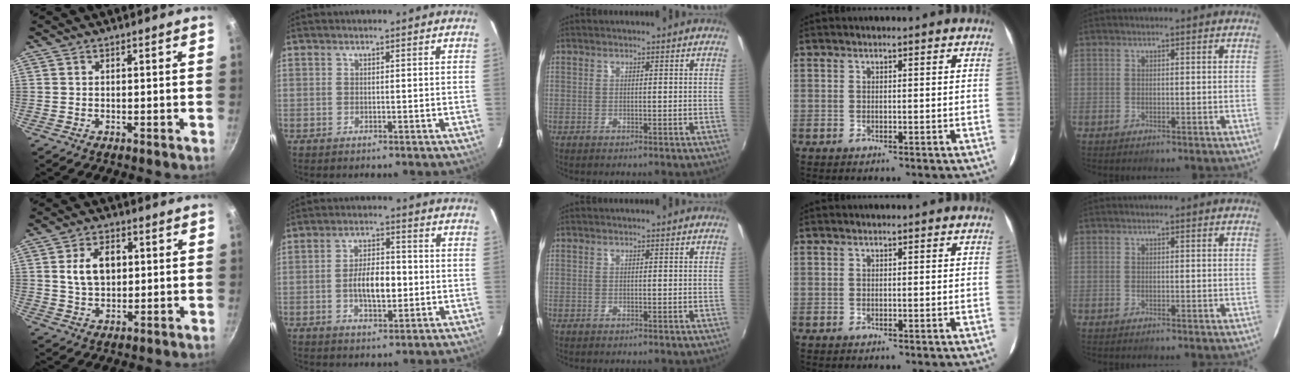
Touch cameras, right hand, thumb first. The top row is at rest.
{"thumb": {"total": 8.3, "force": [1.5, 5.6, 5.9], "torque": [-0.086, 0.004, 0.025]}, "index": {"total": 8.0, "force": [-1.3, 3.7, 7.0], "torque": [-0.130, 0.006, -0.018]}}